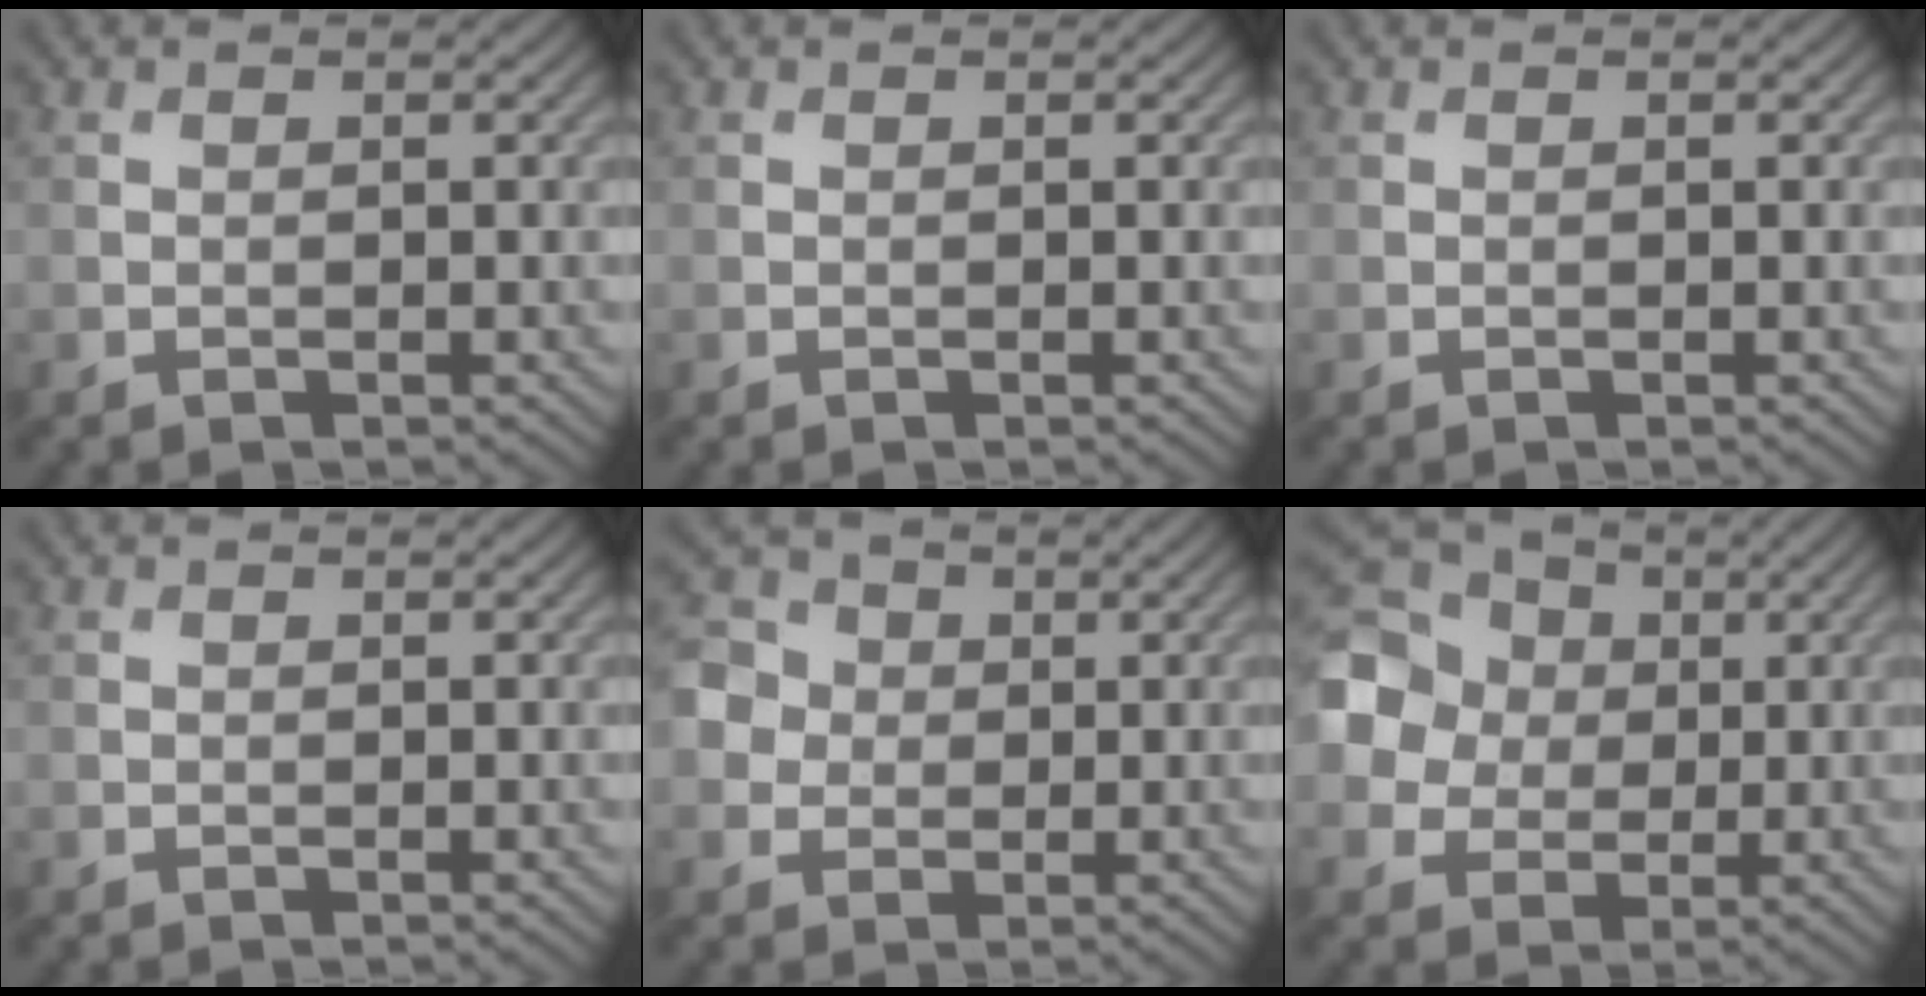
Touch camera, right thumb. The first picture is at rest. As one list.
[{"total": 0.0}, {"total": 0.0}, {"total": 0.0}, {"total": 4.9, "force": [0.4, 4.5, 1.9], "torque": [-0.054, 0.009, -0.004]}, {"total": 12.2, "force": [1.7, 10.9, 5.2], "torque": [-0.177, 0.023, 0.014]}]